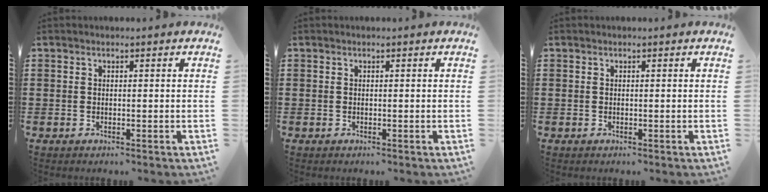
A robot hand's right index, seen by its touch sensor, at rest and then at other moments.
{"total": 0.0}
{"total": 0.0}